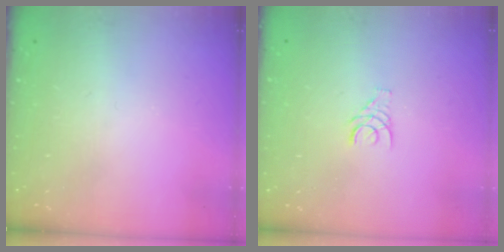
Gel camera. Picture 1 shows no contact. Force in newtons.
{"total": 3.6, "press": 3.6, "slide": 0.4}